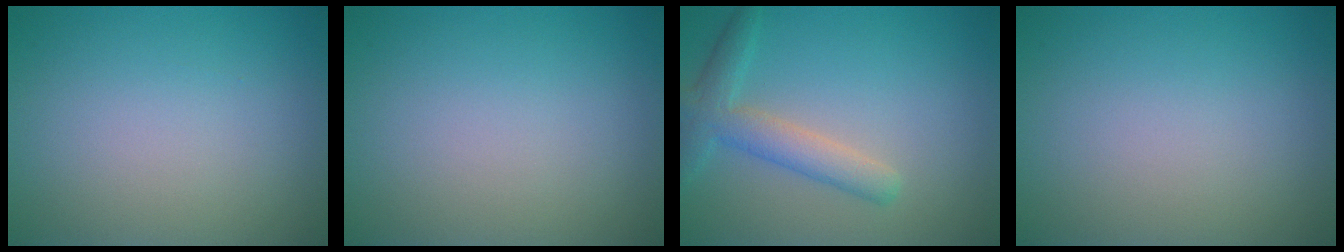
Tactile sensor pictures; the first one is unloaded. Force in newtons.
{"total": 0.0}
{"total": 3.6, "press": 3.6, "slide": 0.2}
{"total": 0.0}